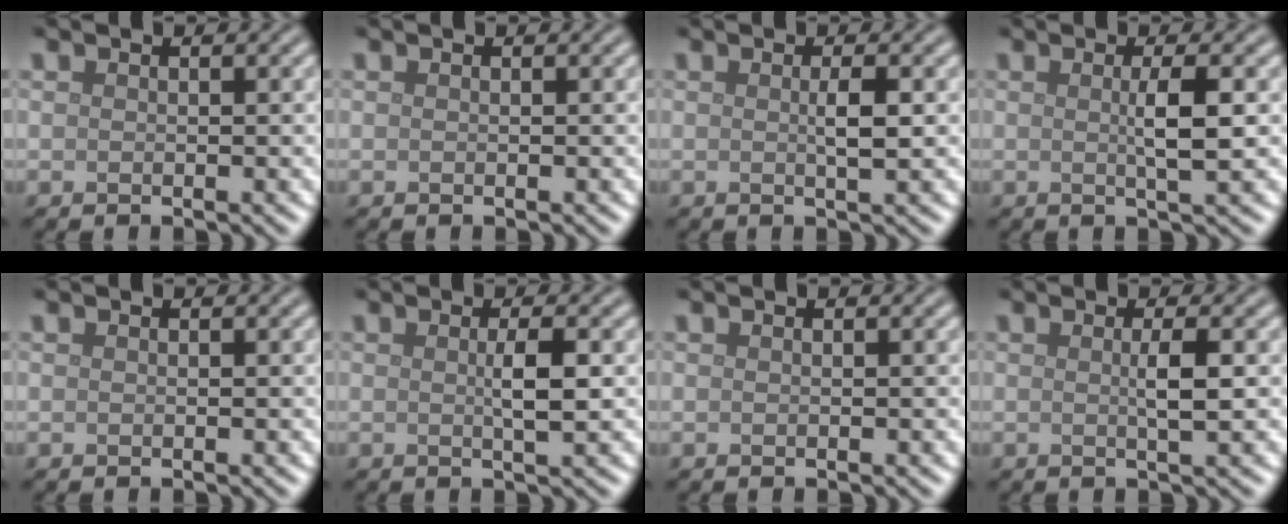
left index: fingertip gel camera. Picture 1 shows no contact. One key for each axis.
{"total": 0.0}
{"total": 1.8, "fx": 0.1, "fy": 0.2, "fz": 1.8, "tx": -0.033, "ty": 0.002, "tz": 0.000}
{"total": 2.8, "fx": 0.1, "fy": 0.4, "fz": 2.8, "tx": -0.047, "ty": 0.001, "tz": 0.000}
{"total": 0.0}
{"total": 2.3, "fx": 0.1, "fy": 0.3, "fz": 2.3, "tx": -0.042, "ty": 0.001, "tz": 0.001}
{"total": 0.0}
{"total": 2.1, "fx": 0.1, "fy": 0.3, "fz": 2.0, "tx": -0.037, "ty": 0.002, "tz": -0.001}